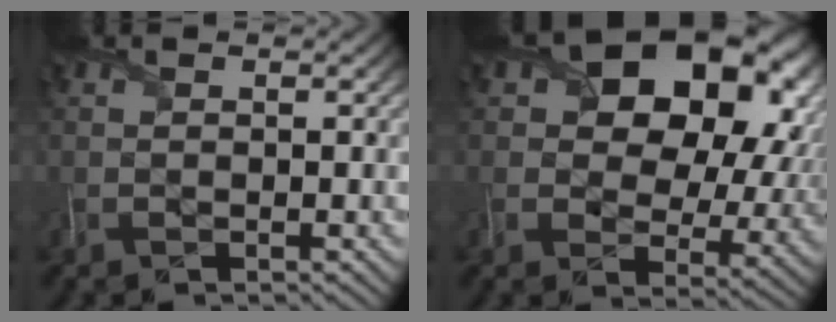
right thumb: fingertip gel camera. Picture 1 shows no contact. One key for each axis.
{"total": 15.9, "fx": 5.2, "fy": 10.9, "fz": 10.4, "tx": -0.143, "ty": 0.007, "tz": 0.085}